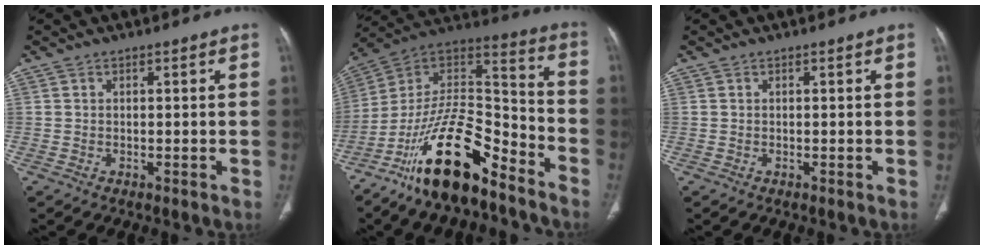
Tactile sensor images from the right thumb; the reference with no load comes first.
{"total": 20.4, "force": [-13.7, 7.4, 13.2], "torque": [-0.217, 0.094, -0.243]}
{"total": 0.0}